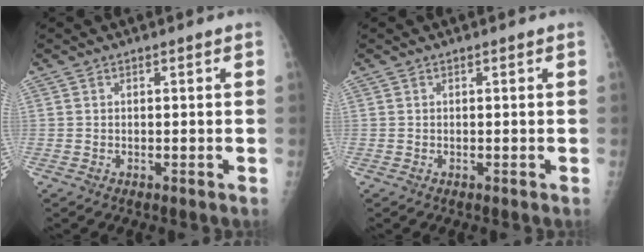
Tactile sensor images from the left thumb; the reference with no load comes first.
{"total": 0.0}